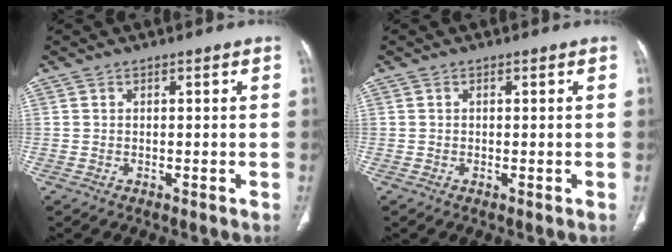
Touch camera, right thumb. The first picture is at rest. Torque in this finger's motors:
{"motor_torque": [1.42, 0.46, 0.03, -0.44, 0.03]}